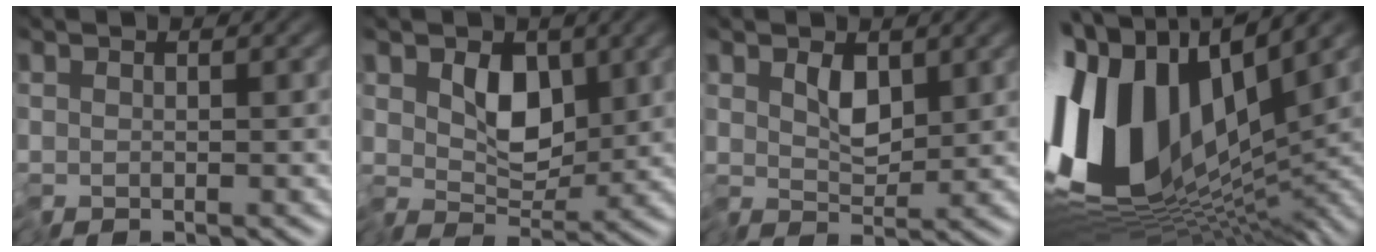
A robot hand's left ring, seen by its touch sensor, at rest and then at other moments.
{"total": 3.8, "force": [0.4, 2.6, 2.8], "torque": [-0.046, -0.012, 0.005]}
{"total": 2.0, "force": [0.4, 1.1, 1.6], "torque": [-0.033, -0.007, 0.008]}
{"total": 16.6, "force": [1.0, 9.6, 13.5], "torque": [-0.285, 0.010, 0.016]}